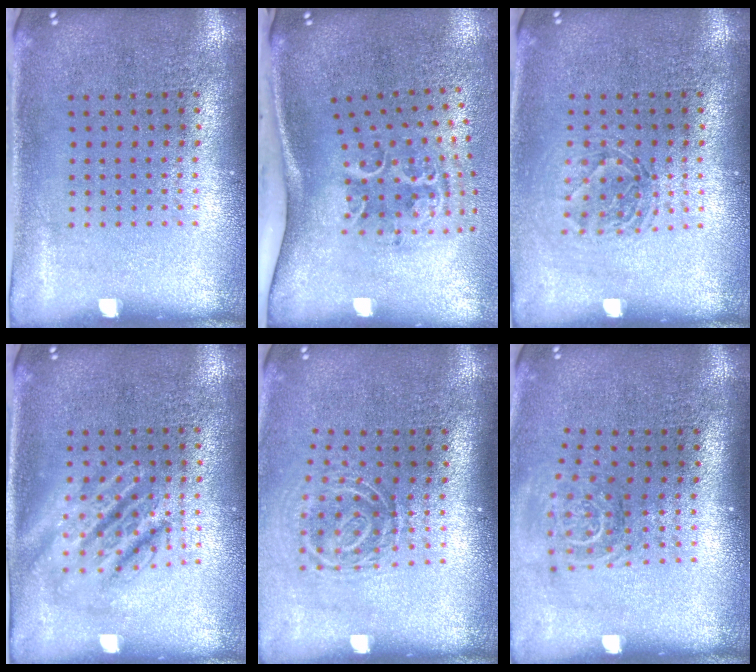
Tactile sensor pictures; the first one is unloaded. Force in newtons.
{"total": 2.3, "press": 1.3, "slide": 1.9}
{"total": 1.3, "press": 1.1, "slide": 0.6}
{"total": 2.6, "press": 2.6, "slide": 0.3}
{"total": 1.8, "press": 1.2, "slide": 1.4}
{"total": 1.7, "press": 1.1, "slide": 1.3}